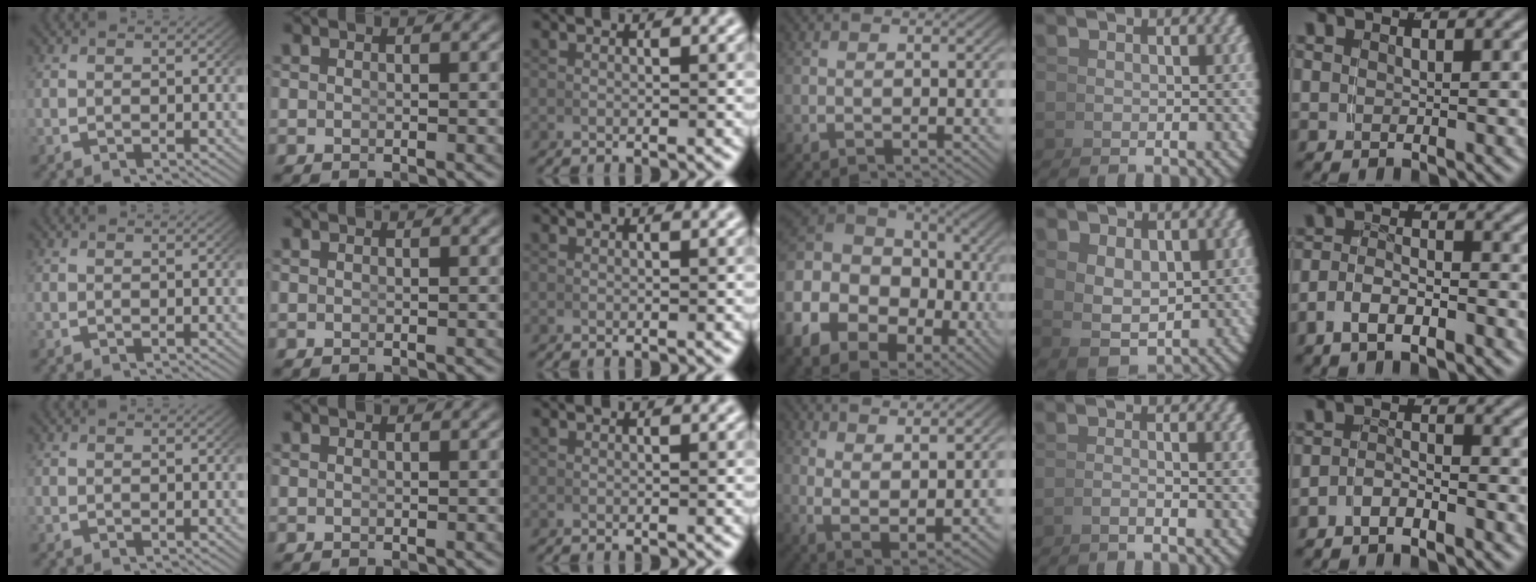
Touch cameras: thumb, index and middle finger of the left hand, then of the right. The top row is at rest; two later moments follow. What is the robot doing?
{"motion": "lift_and_place", "object": "hoodie"}